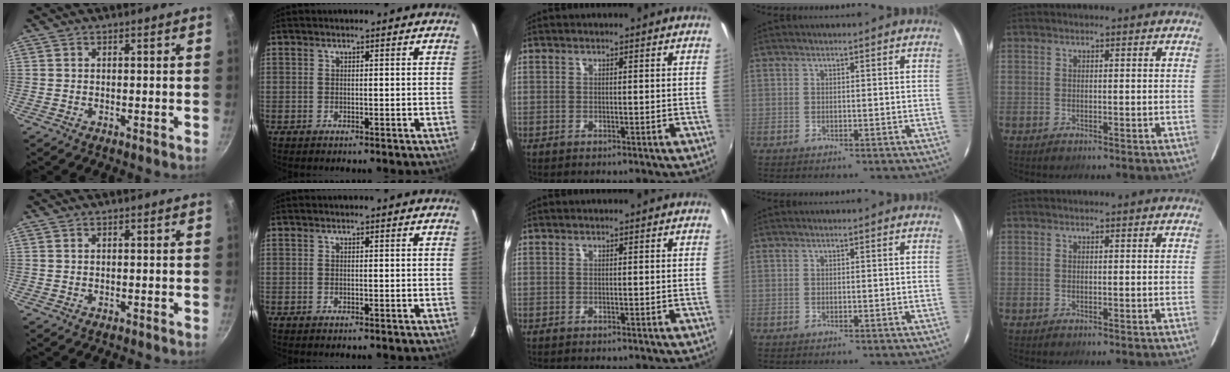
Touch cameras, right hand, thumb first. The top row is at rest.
{}